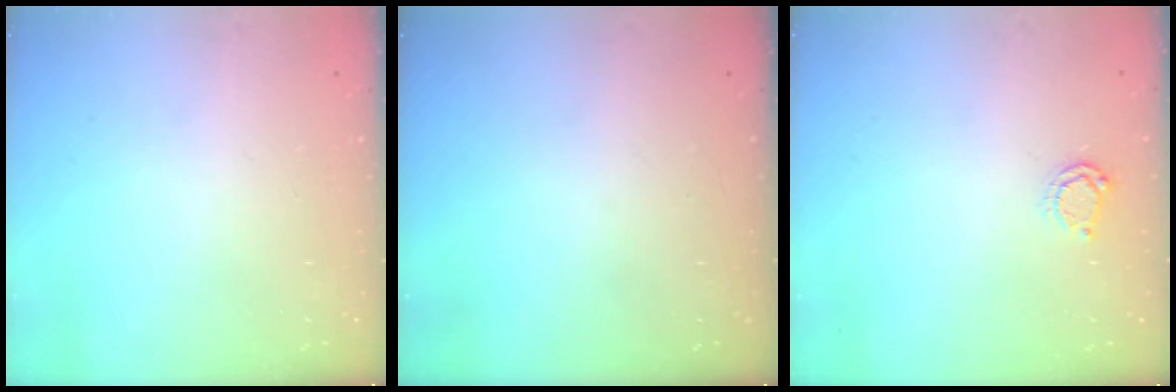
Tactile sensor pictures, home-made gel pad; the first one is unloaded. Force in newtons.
{"total": 0.0}
{"total": 4.3, "press": 4.3, "slide": 0.6}